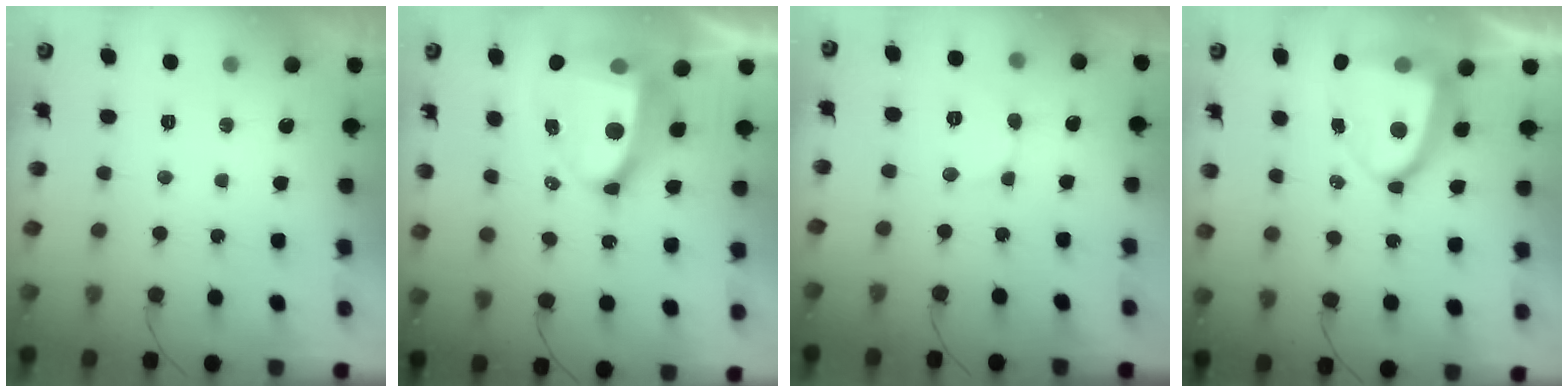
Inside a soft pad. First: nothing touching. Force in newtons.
{"total": 14.6, "press": 14.5, "slide": 1.5}
{"total": 2.4, "press": 2.4, "slide": 0.3}
{"total": 11.9, "press": 11.7, "slide": 1.9}